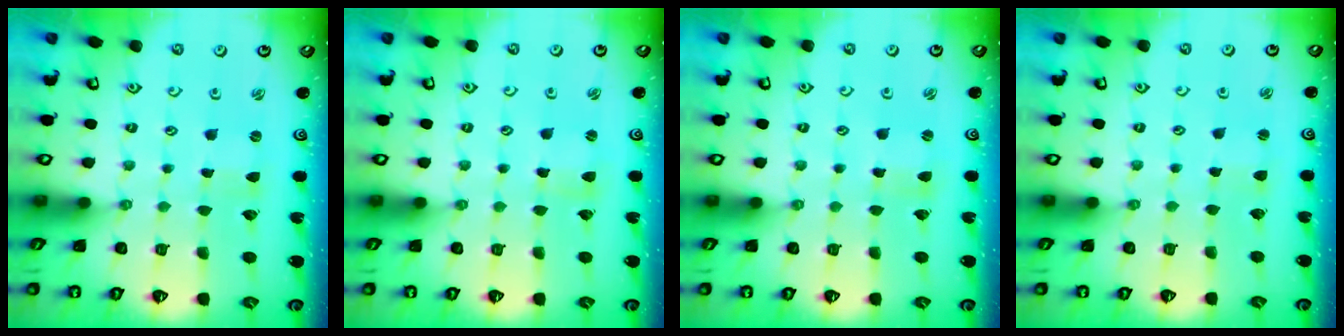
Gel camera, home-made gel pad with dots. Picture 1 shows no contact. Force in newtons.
{"total": 1.3, "press": 1.3, "slide": 0.1}
{"total": 1.5, "press": 1.4, "slide": 0.3}
{"total": 2.1, "press": 2.0, "slide": 0.3}